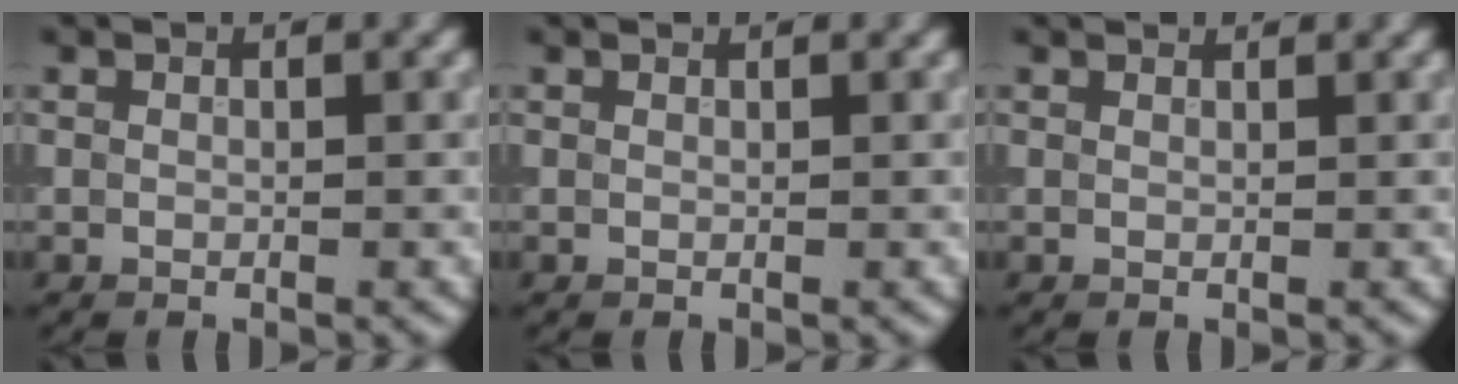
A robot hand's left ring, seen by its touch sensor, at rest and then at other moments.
{"total": 0.8, "force": [0.8, 0.1, 0.1], "torque": [-0.006, -0.005, 0.006]}
{"total": 1.5, "force": [1.4, 0.2, 0.4], "torque": [-0.016, -0.002, 0.011]}